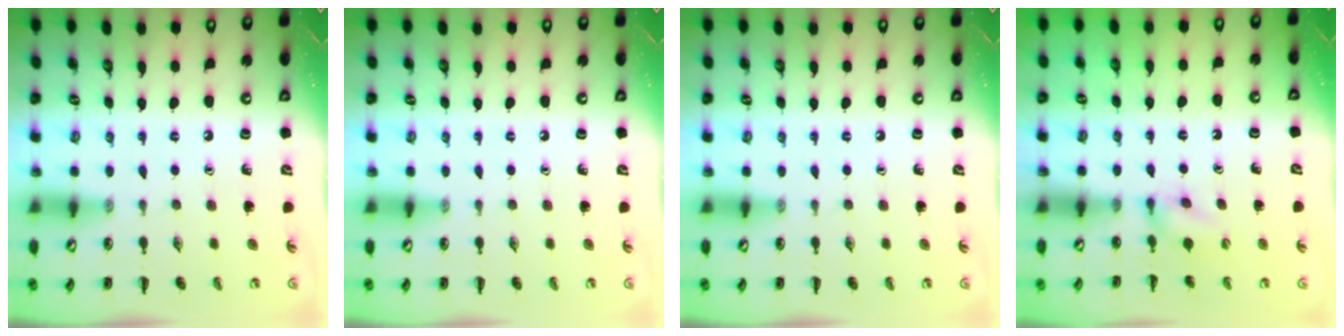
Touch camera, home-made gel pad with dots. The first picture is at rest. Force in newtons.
{"total": 0.0}
{"total": 0.0}
{"total": 5.2, "press": 5.1, "slide": 1.4}